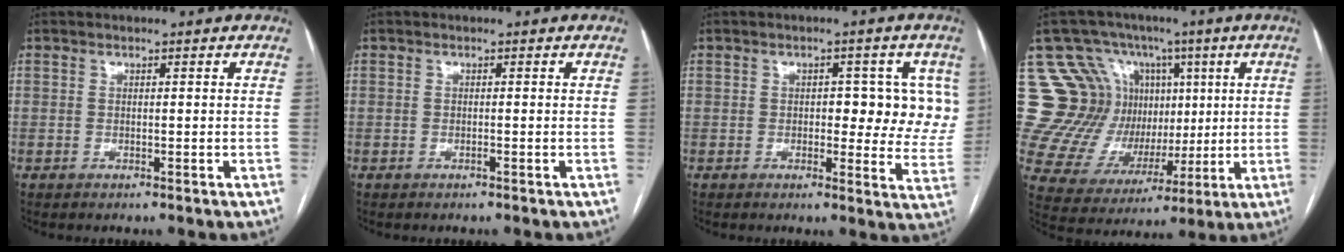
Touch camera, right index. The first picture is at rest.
{"total": 0.0}
{"total": 8.1, "force": [1.5, 4.3, 6.7], "torque": [-0.052, 0.011, 0.014]}
{"total": 19.1, "force": [5.3, 17.3, 6.2], "torque": [-0.122, 0.085, 0.122]}